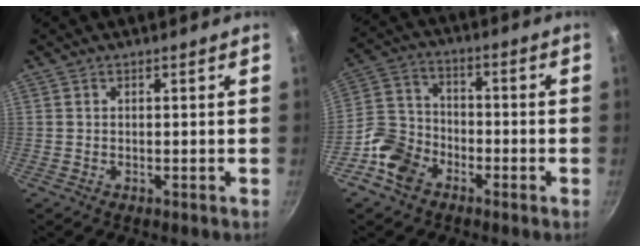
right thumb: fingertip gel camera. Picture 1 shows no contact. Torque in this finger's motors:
{"motor_torque": [2.38, 1.81, 0.00, -0.09, 0.15]}